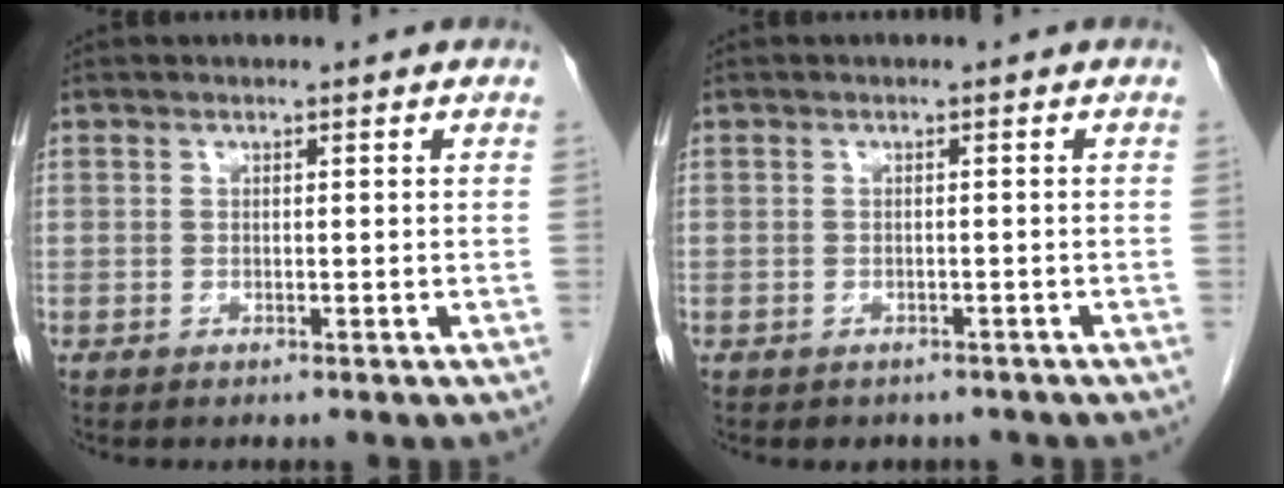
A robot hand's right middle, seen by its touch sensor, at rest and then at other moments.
{"total": 2.6, "force": [-2.2, 1.3, 0.4], "torque": [-0.010, 0.000, -0.025]}